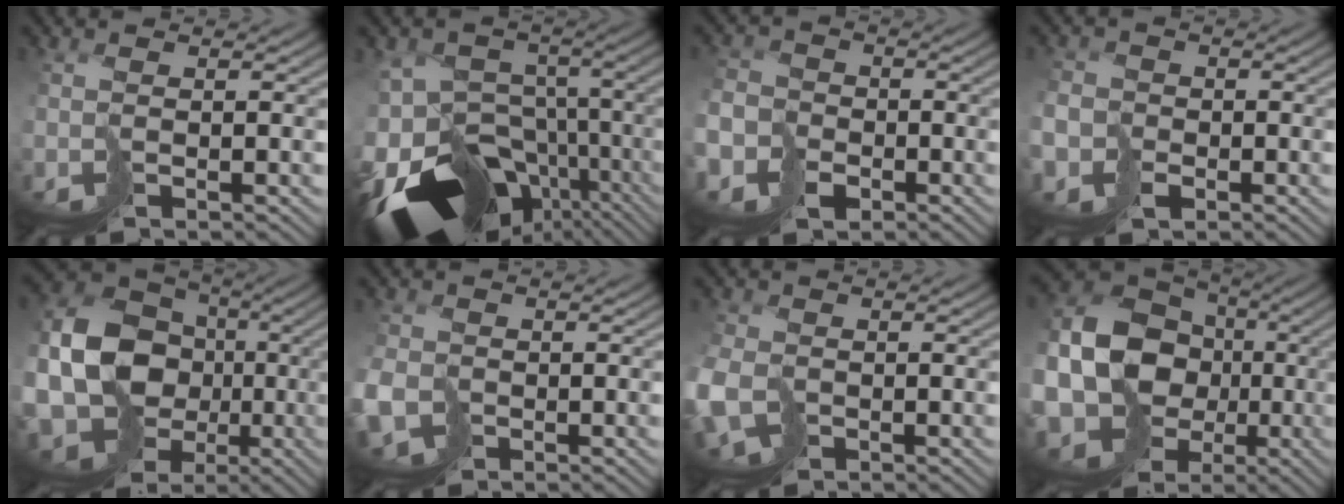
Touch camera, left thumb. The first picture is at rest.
{"total": 18.5, "force": [-10.1, 10.9, 11.0], "torque": [-0.208, -0.032, -0.109]}
{"total": 7.5, "force": [-4.2, 5.8, 2.4], "torque": [-0.067, -0.030, -0.094]}
{"total": 5.2, "force": [-2.5, 4.3, 1.6], "torque": [-0.042, -0.017, -0.063]}
{"total": 17.1, "force": [-1.8, 14.1, 9.5], "torque": [-0.212, -0.034, -0.012]}
{"total": 5.6, "force": [-2.2, 4.0, 3.2], "torque": [-0.089, -0.018, -0.039]}
{"total": 7.1, "force": [-2.6, 4.7, 4.7], "torque": [-0.135, -0.028, -0.043]}
{"total": 18.3, "force": [-3.1, 15.2, 9.6], "torque": [-0.210, -0.033, -0.060]}